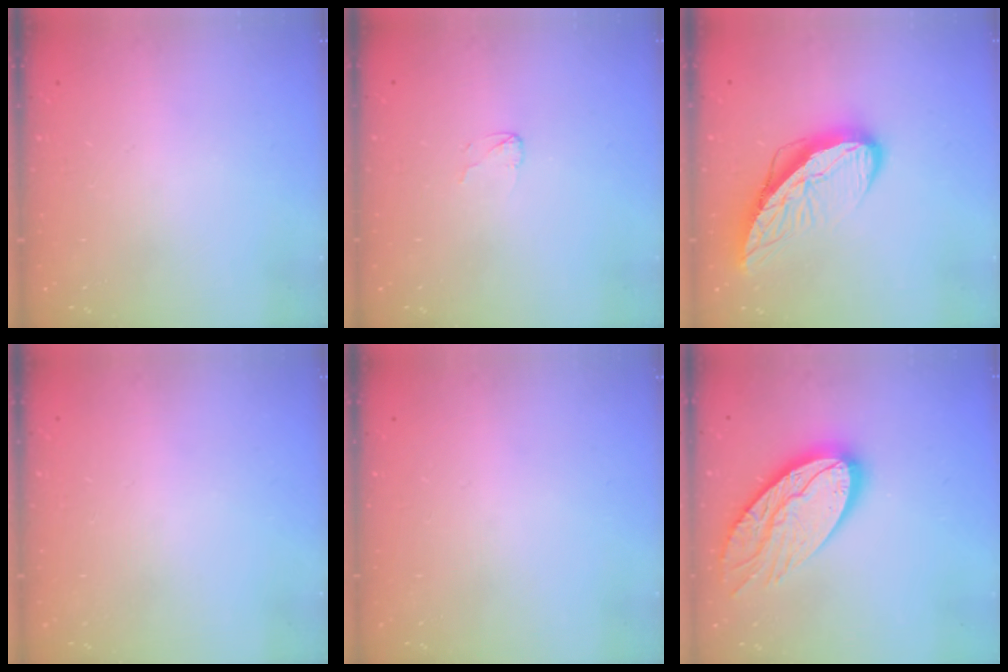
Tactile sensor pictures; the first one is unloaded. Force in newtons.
{"total": 2.9, "press": 2.8, "slide": 0.3}
{"total": 12.0, "press": 12.0, "slide": 1.2}
{"total": 0.0}
{"total": 0.0}
{"total": 20.1, "press": 20.0, "slide": 1.6}